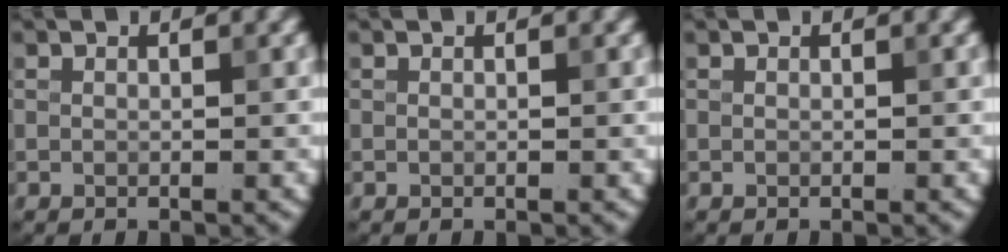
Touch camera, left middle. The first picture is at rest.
{"total": 0.0}
{"total": 0.0}